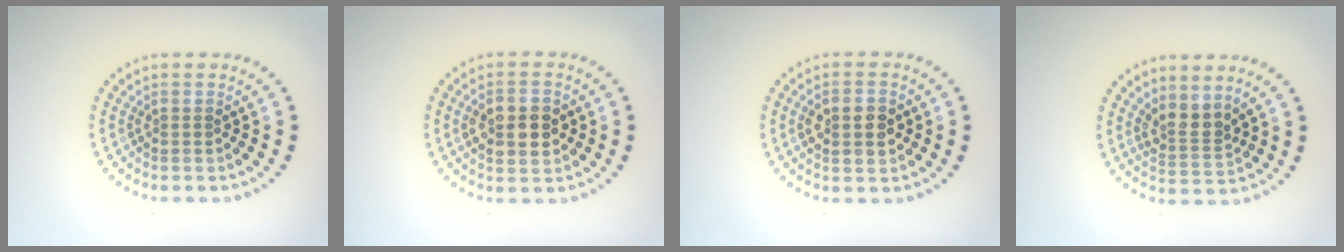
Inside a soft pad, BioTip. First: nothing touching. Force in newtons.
{"total": 4.5, "press": 4.5, "slide": 0.2}
{"total": 2.9, "press": 2.9, "slide": 0.1}
{"total": 2.5, "press": 1.9, "slide": 1.7}